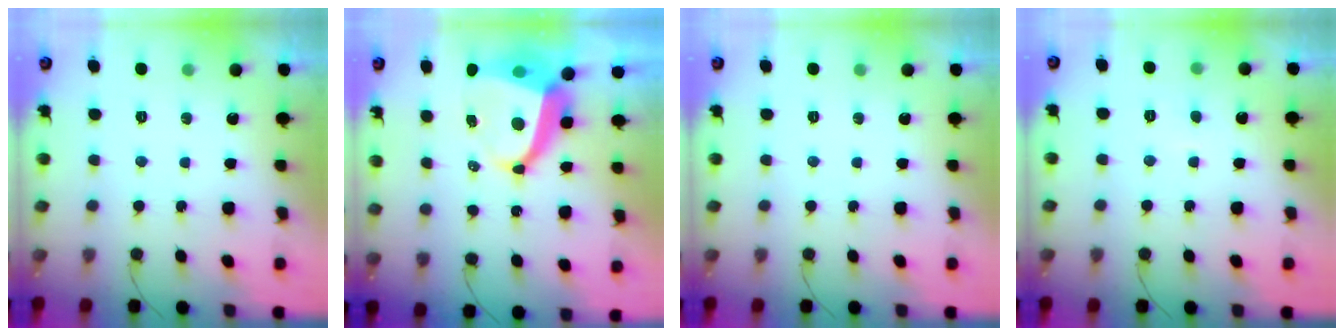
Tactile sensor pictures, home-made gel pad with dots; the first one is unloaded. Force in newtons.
{"total": 9.9, "press": 9.8, "slide": 1.1}
{"total": 0.0}
{"total": 1.8, "press": 1.7, "slide": 0.2}